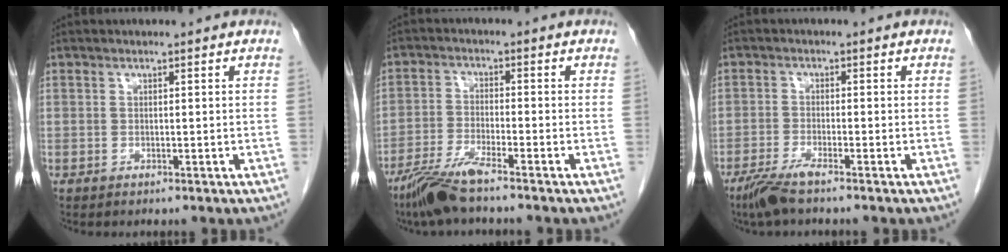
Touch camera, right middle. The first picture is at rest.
{"total": 6.6, "force": [-5.2, 0.1, 4.1], "torque": [-0.090, -0.022, -0.104]}
{"total": 4.2, "force": [-3.1, 0.1, 2.7], "torque": [-0.063, -0.012, -0.065]}